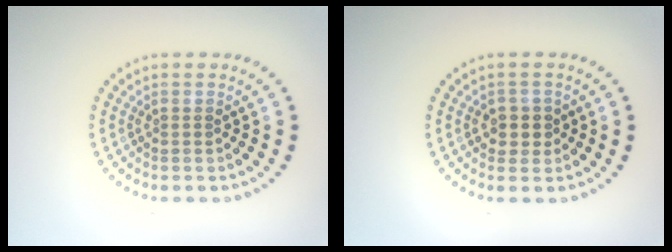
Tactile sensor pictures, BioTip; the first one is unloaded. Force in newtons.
{"total": 2.1, "press": 1.9, "slide": 0.9}